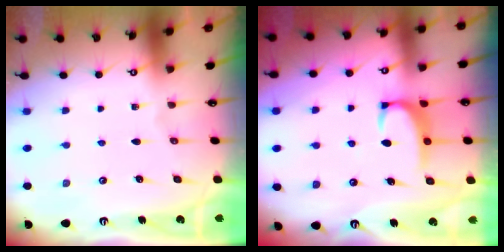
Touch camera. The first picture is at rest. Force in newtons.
{"total": 2.2, "press": 2.1, "slide": 0.7}